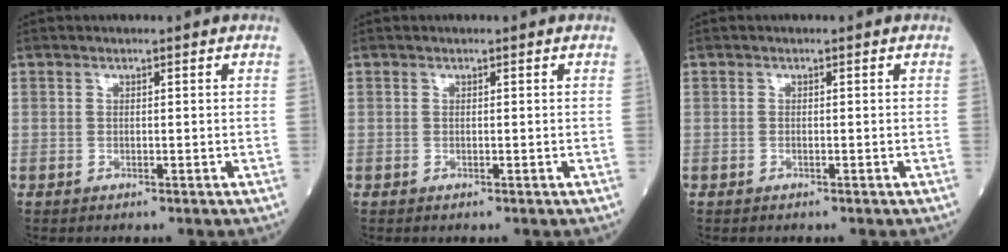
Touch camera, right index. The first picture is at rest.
{"total": 0.0}
{"total": 0.0}